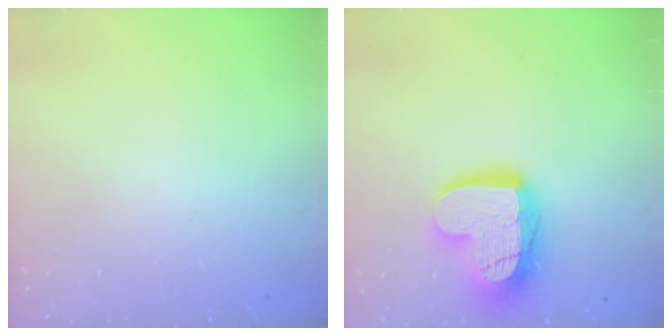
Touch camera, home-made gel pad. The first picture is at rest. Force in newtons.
{"total": 17.3, "press": 17.3, "slide": 1.7}